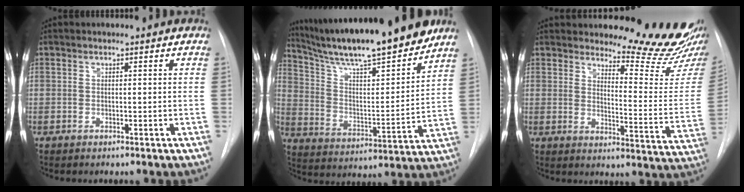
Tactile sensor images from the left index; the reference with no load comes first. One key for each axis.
{"total": 21.2, "fx": 18.2, "fy": 1.0, "fz": 10.8, "tx": -0.180, "ty": -0.012, "tz": 0.292}
{"total": 16.2, "fx": 15.1, "fy": 0.7, "fz": 5.9, "tx": -0.073, "ty": -0.121, "tz": 0.177}